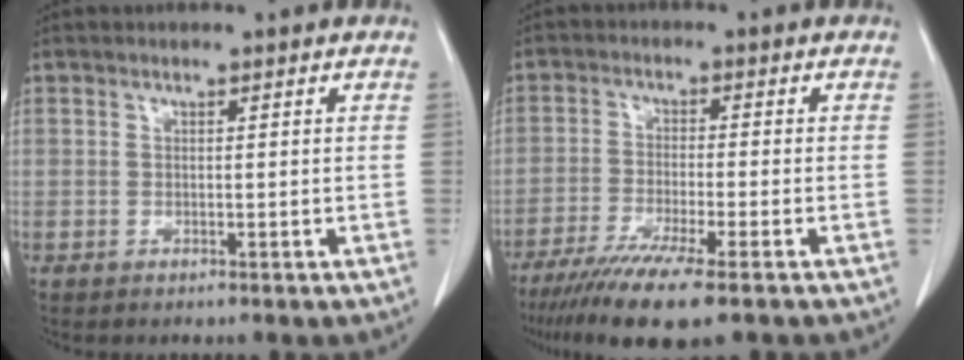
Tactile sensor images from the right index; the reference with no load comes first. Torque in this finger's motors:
{"motor_torque": [1.08, -1.06, 0.60, 0.17]}